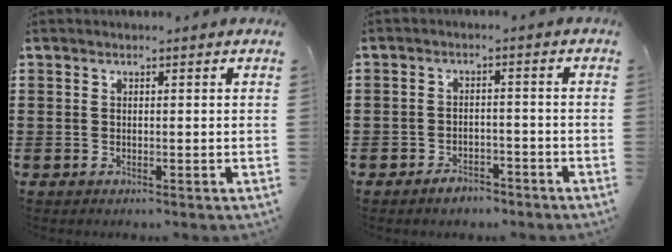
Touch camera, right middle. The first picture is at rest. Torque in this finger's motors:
{"motor_torque": [0.36, -0.30, -0.27, -0.05]}